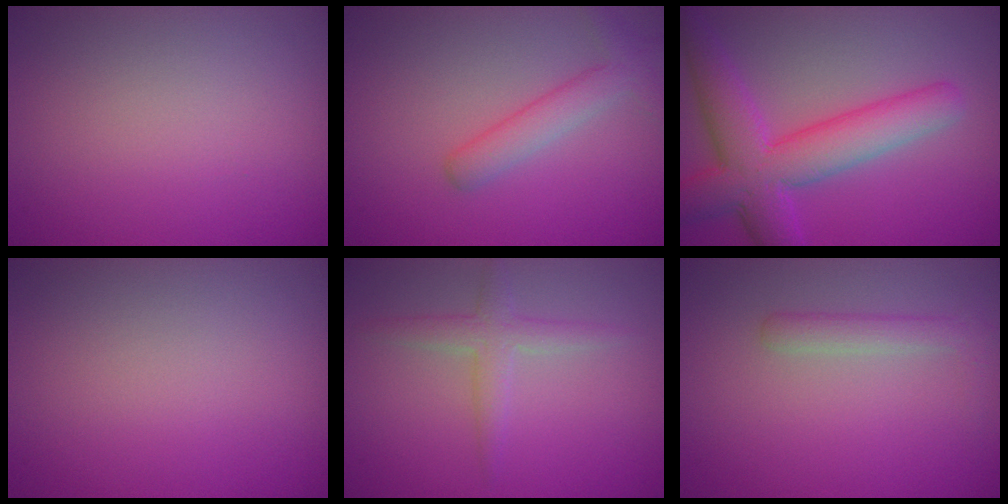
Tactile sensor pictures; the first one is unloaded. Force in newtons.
{"total": 3.1, "press": 3.1, "slide": 0.1}
{"total": 7.5, "press": 7.5, "slide": 0.1}
{"total": 0.0}
{"total": 2.3, "press": 2.3, "slide": 0.1}
{"total": 1.8, "press": 1.8, "slide": 0.1}